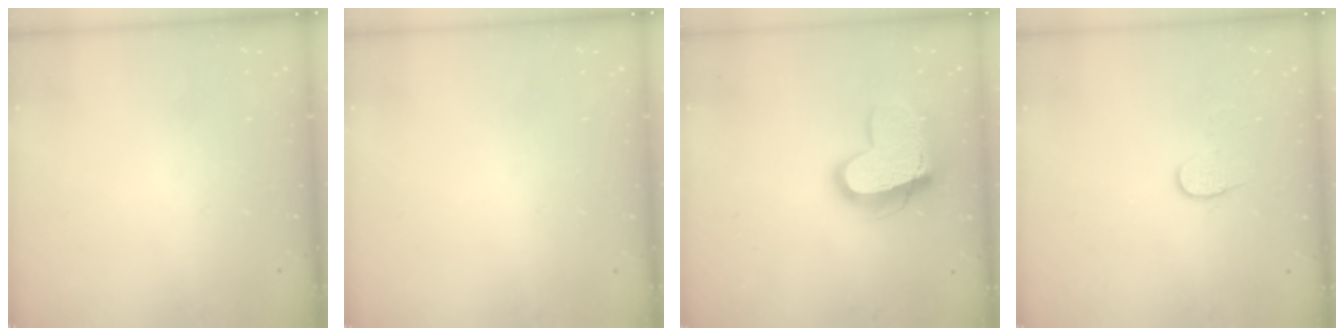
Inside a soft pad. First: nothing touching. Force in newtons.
{"total": 0.0}
{"total": 16.5, "press": 16.4, "slide": 1.5}
{"total": 6.3, "press": 6.3, "slide": 0.4}